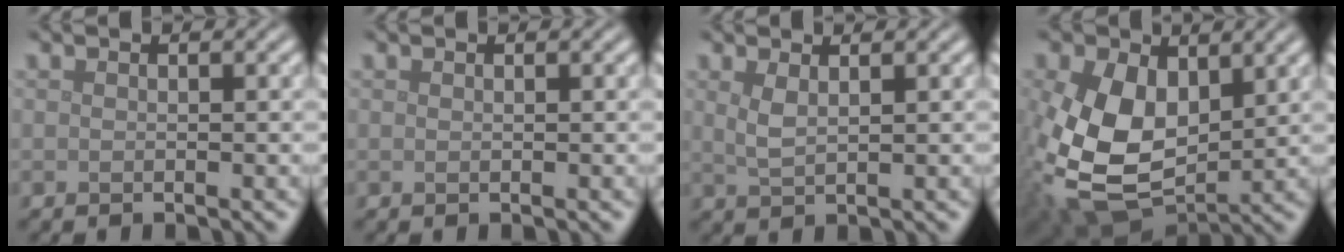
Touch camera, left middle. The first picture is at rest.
{"total": 0.0}
{"total": 1.6, "force": [0.8, 0.5, 1.2], "torque": [-0.029, -0.002, 0.020]}
{"total": 11.0, "force": [0.4, 7.1, 8.3], "torque": [-0.211, -0.016, 0.014]}